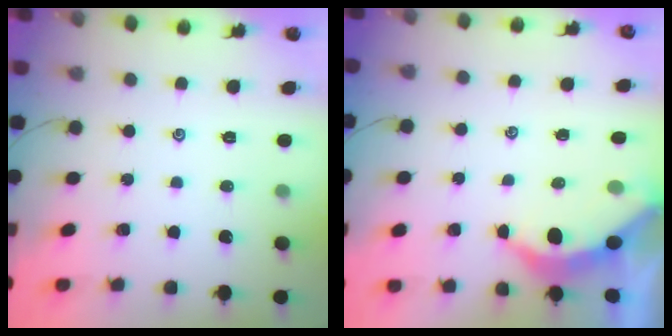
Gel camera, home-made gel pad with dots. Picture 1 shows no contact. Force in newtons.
{"total": 3.6, "press": 3.6, "slide": 0.4}